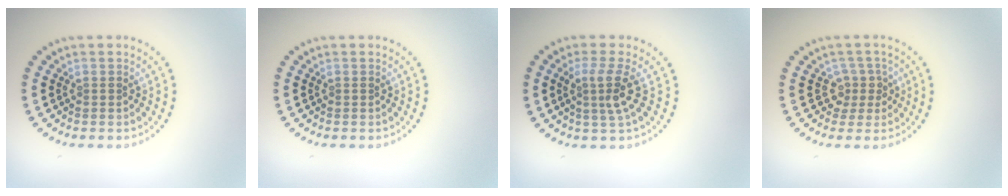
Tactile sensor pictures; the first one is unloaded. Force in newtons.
{"total": 0.0}
{"total": 2.8, "press": 2.0, "slide": 1.9}
{"total": 2.2, "press": 1.6, "slide": 1.5}